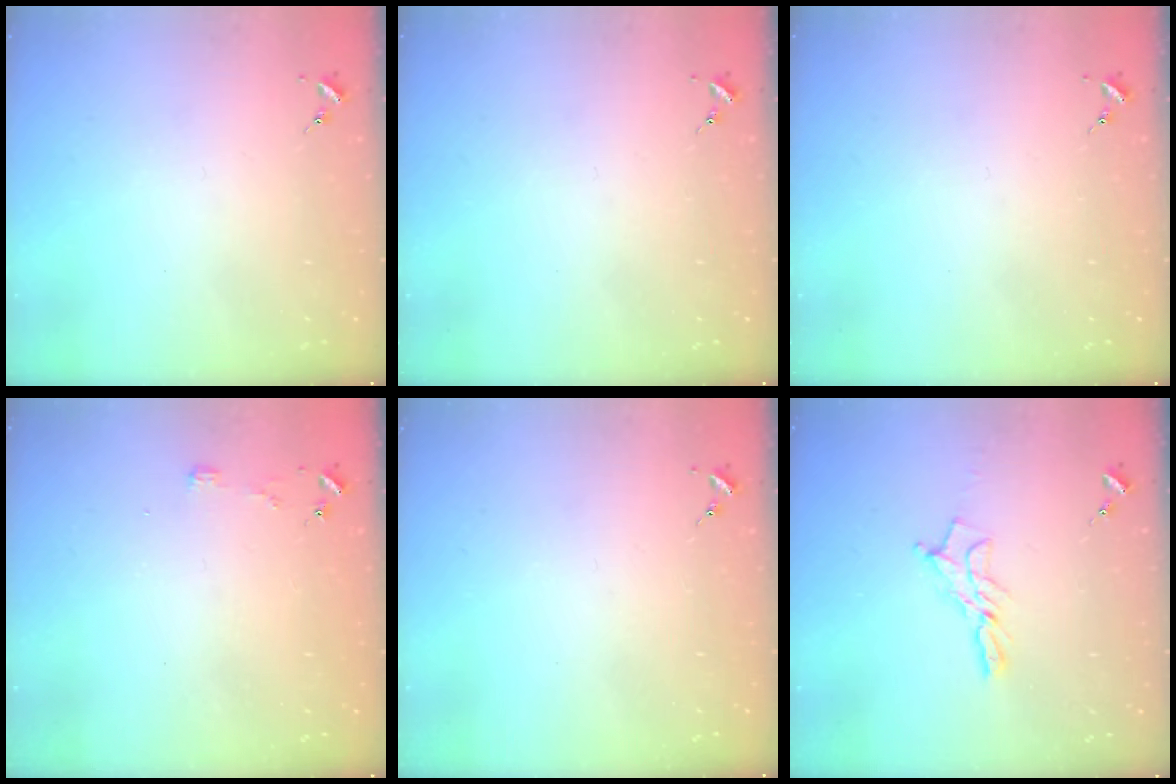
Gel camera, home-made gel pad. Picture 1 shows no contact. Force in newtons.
{"total": 0.0}
{"total": 0.0}
{"total": 2.8, "press": 2.8, "slide": 0.2}
{"total": 0.0}
{"total": 10.3, "press": 10.3, "slide": 0.7}